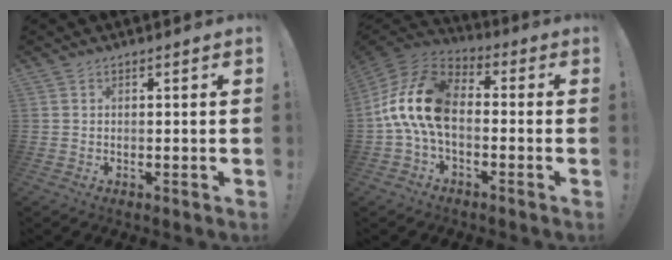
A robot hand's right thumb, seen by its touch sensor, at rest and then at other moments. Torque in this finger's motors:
{"motor_torque": [1.04, 0.88, 1.14, 0.03, 0.64]}